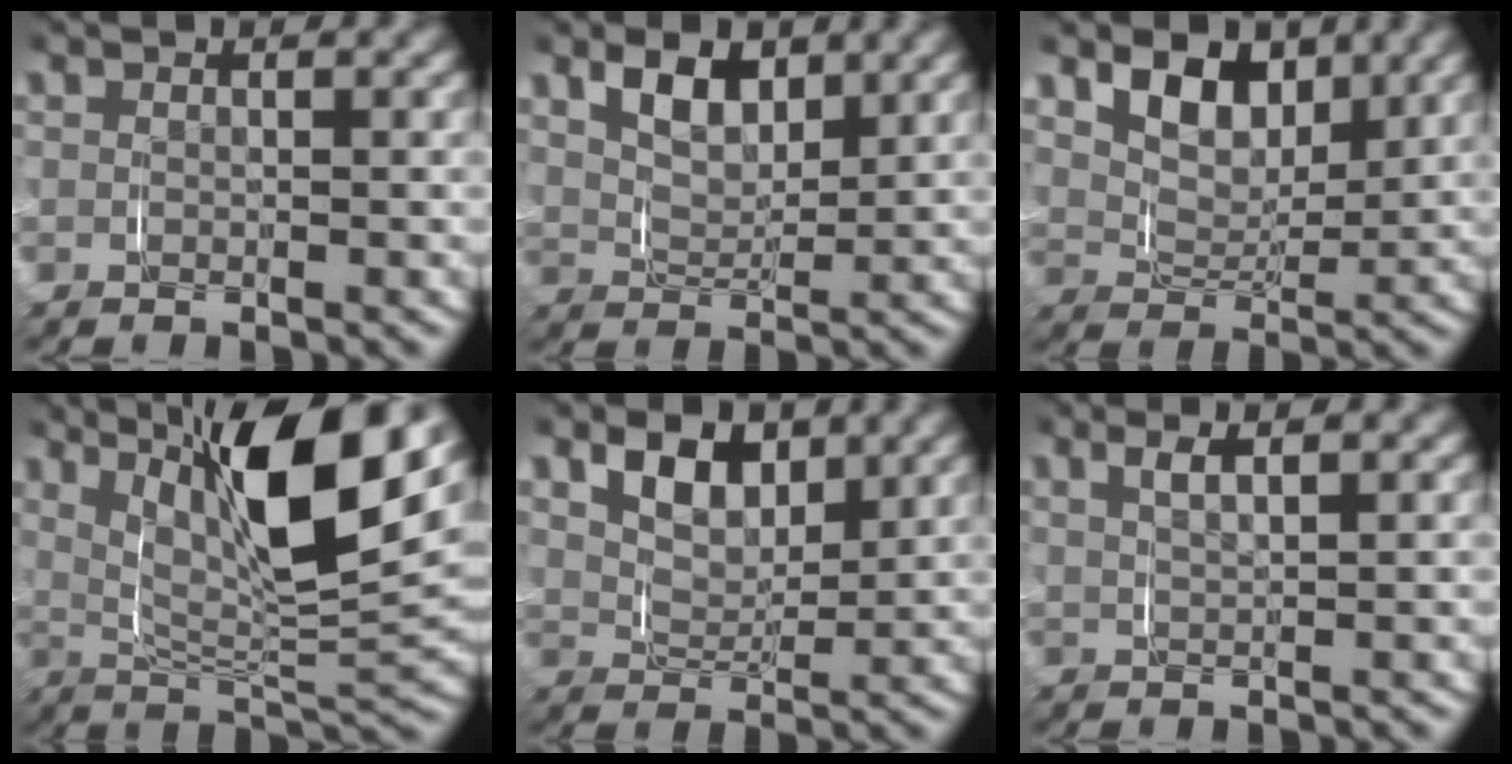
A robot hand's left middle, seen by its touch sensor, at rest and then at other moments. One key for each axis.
{"total": 5.0, "fx": 2.7, "fy": 3.0, "fz": 2.9, "tx": -0.055, "ty": 0.000, "tz": 0.043}
{"total": 6.0, "fx": 3.1, "fy": 3.8, "fz": 3.4, "tx": -0.070, "ty": 0.001, "tz": 0.054}
{"total": 12.3, "fx": 5.4, "fy": 4.1, "fz": 10.3, "tx": -0.157, "ty": 0.015, "tz": 0.079}
{"total": 5.3, "fx": 2.8, "fy": 3.3, "fz": 3.0, "tx": -0.055, "ty": 0.003, "tz": 0.047}
{"total": 2.3, "fx": 1.6, "fy": 0.5, "fz": 1.7, "tx": -0.029, "ty": 0.003, "tz": 0.029}